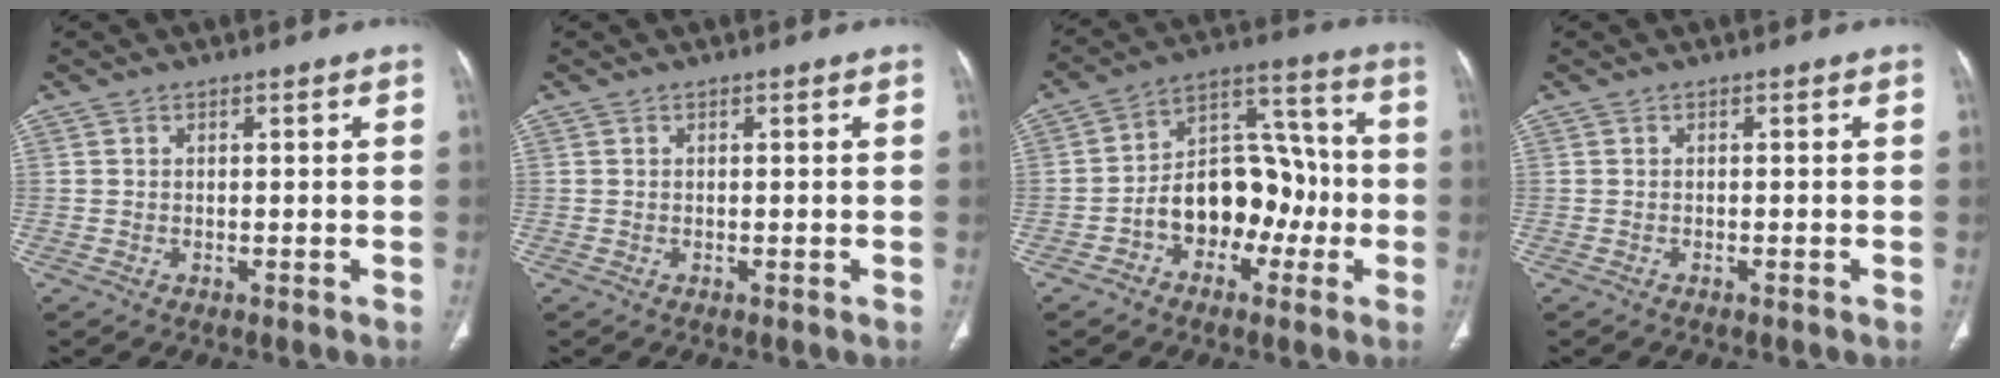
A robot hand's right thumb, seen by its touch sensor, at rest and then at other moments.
{"total": 0.0}
{"total": 14.4, "force": [-4.0, 9.8, 9.8], "torque": [-0.110, 0.059, -0.068]}
{"total": 0.6, "force": [-0.5, 0.1, 0.4], "torque": [-0.011, 0.001, -0.003]}